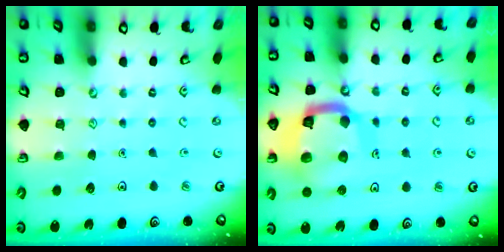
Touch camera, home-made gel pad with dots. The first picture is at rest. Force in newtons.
{"total": 15.6, "press": 15.6, "slide": 1.6}